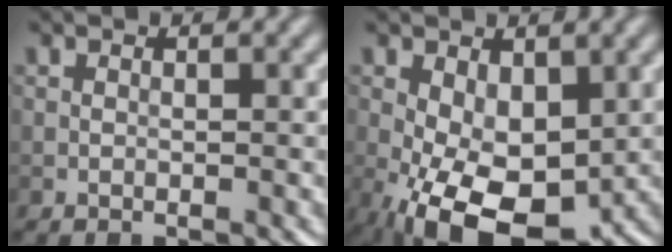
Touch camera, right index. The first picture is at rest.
{"total": 9.1, "force": [-2.7, 5.0, 7.1], "torque": [-0.136, -0.024, -0.040]}